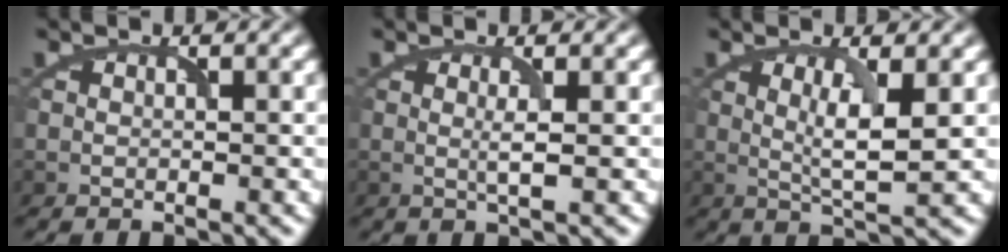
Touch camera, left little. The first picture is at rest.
{"total": 1.3, "force": [0.0, 0.1, 1.3], "torque": [-0.024, -0.003, 0.001]}
{"total": 3.7, "force": [0.3, 0.8, 3.6], "torque": [-0.065, -0.001, 0.011]}